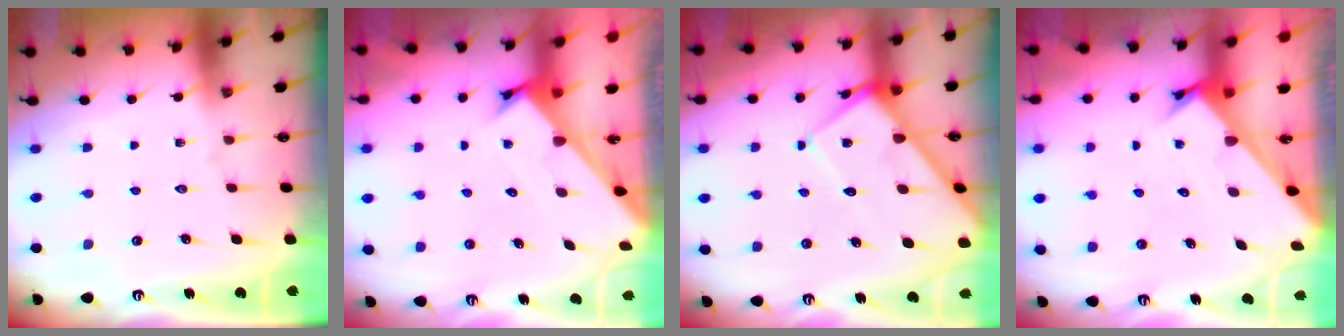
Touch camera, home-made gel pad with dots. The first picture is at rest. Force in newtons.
{"total": 2.5, "press": 2.5, "slide": 0.3}
{"total": 10.7, "press": 10.7, "slide": 0.9}
{"total": 2.2, "press": 2.2, "slide": 0.1}